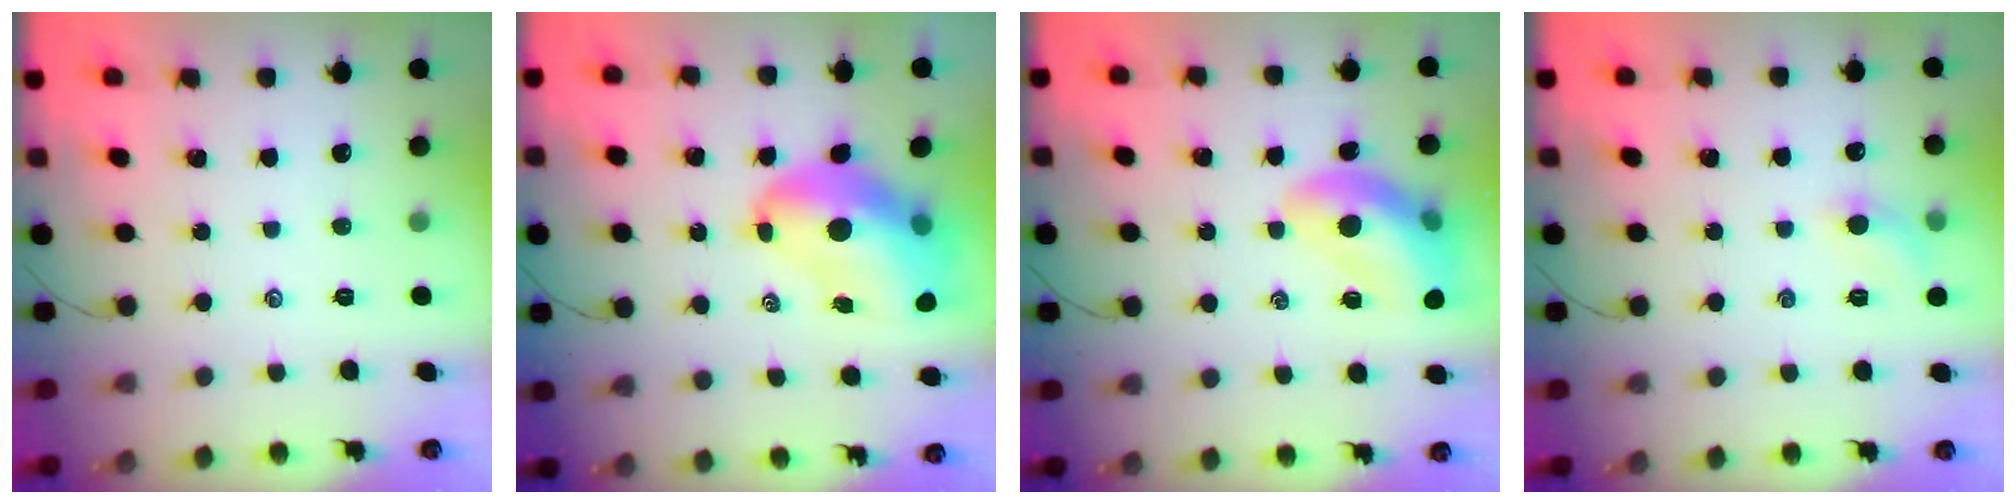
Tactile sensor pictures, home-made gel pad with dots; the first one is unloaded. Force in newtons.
{"total": 15.1, "press": 14.5, "slide": 3.9}
{"total": 14.2, "press": 13.7, "slide": 3.8}
{"total": 5.6, "press": 5.3, "slide": 2.0}